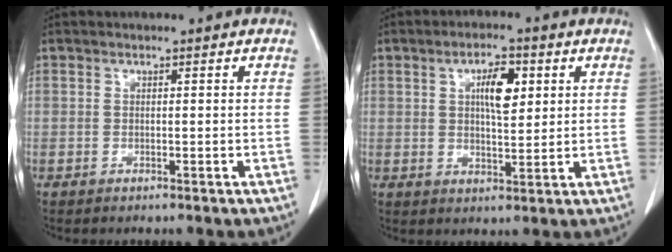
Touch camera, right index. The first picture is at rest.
{"total": 6.1, "force": [2.0, 2.1, 5.4], "torque": [-0.092, 0.004, 0.034]}